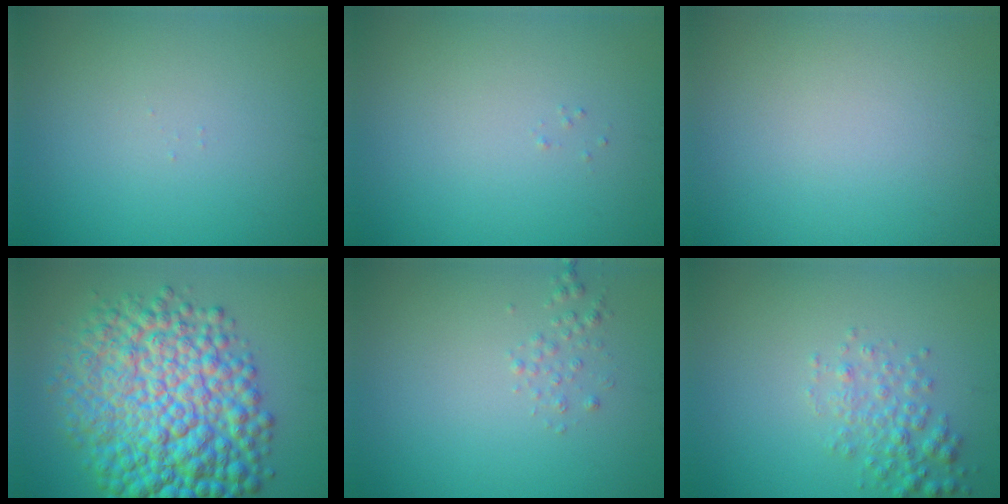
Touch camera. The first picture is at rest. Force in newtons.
{"total": 0.0}
{"total": 0.0}
{"total": 13.2, "press": 13.2, "slide": 0.2}
{"total": 0.9, "press": 0.9, "slide": 0.1}
{"total": 2.4, "press": 2.4, "slide": 0.1}